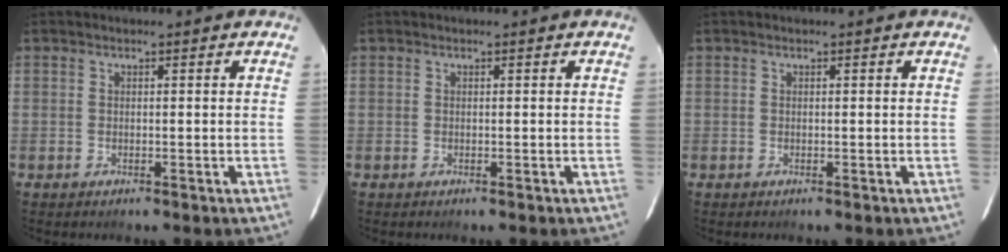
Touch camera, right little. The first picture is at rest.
{"total": 0.0}
{"total": 0.0}